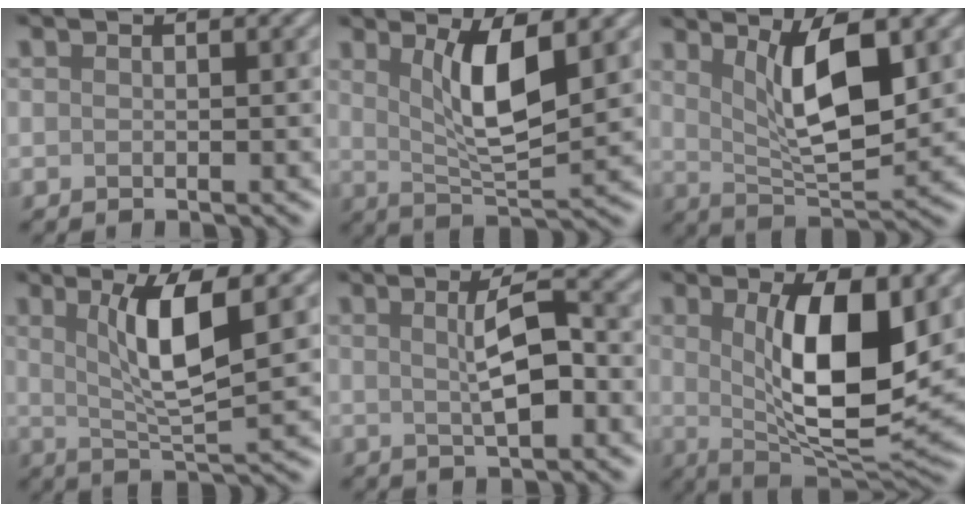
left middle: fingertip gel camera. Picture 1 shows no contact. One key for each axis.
{"total": 5.4, "fx": 1.9, "fy": 1.4, "fz": 4.9, "tx": -0.092, "ty": -0.009, "tz": 0.038}
{"total": 6.9, "fx": 2.4, "fy": 2.0, "fz": 6.1, "tx": -0.106, "ty": -0.008, "tz": 0.048}
{"total": 5.9, "fx": 1.9, "fy": 1.1, "fz": 5.5, "tx": -0.101, "ty": -0.005, "tz": 0.038}
{"total": 3.6, "fx": 0.4, "fy": 0.8, "fz": 3.5, "tx": -0.065, "ty": 0.008, "tz": 0.005}
{"total": 9.6, "fx": 1.8, "fy": 3.1, "fz": 9.0, "tx": -0.146, "ty": -0.017, "tz": 0.036}